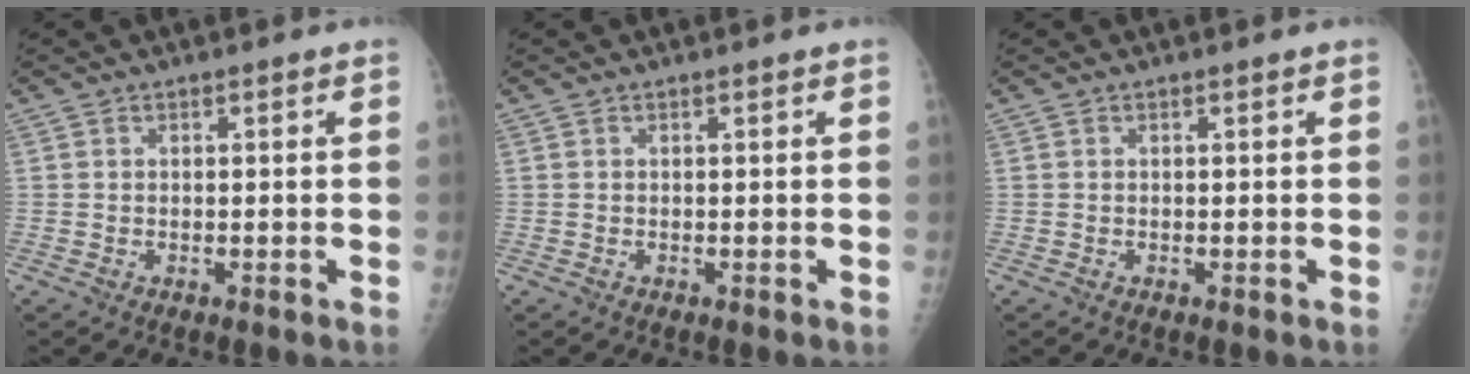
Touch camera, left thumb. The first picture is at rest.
{"total": 0.0}
{"total": 0.0}